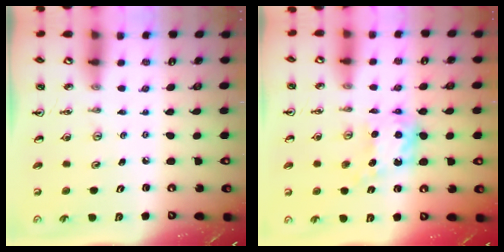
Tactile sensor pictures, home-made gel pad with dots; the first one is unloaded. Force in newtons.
{"total": 8.7, "press": 8.7, "slide": 0.5}